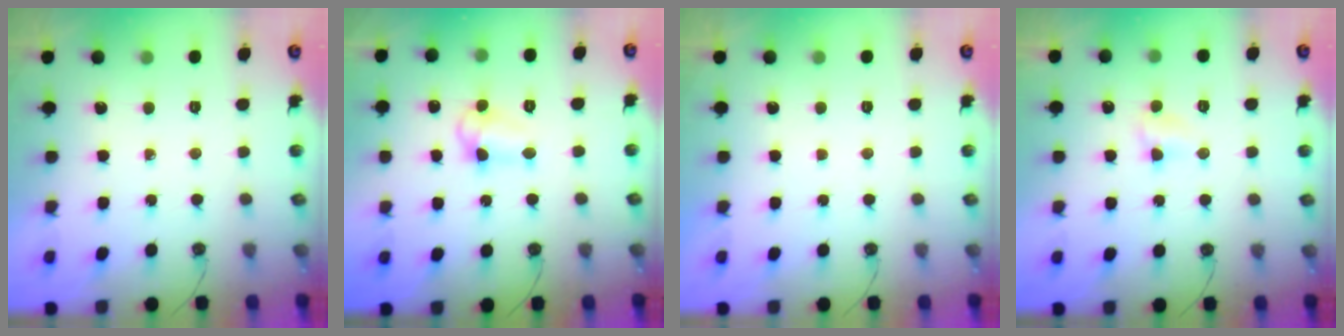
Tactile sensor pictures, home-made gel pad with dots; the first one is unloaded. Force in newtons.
{"total": 8.0, "press": 7.9, "slide": 0.5}
{"total": 0.0}
{"total": 3.3, "press": 3.2, "slide": 0.5}